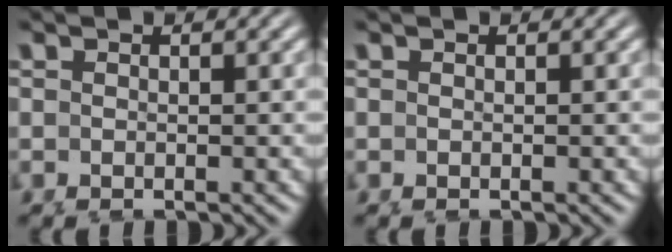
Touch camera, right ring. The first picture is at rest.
{"total": 0.0}